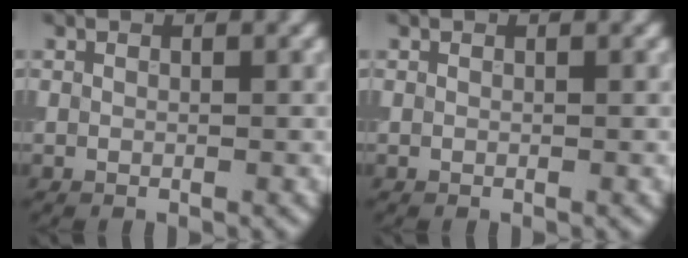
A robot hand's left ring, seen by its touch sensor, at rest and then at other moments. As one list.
[{"total": 0.0}]